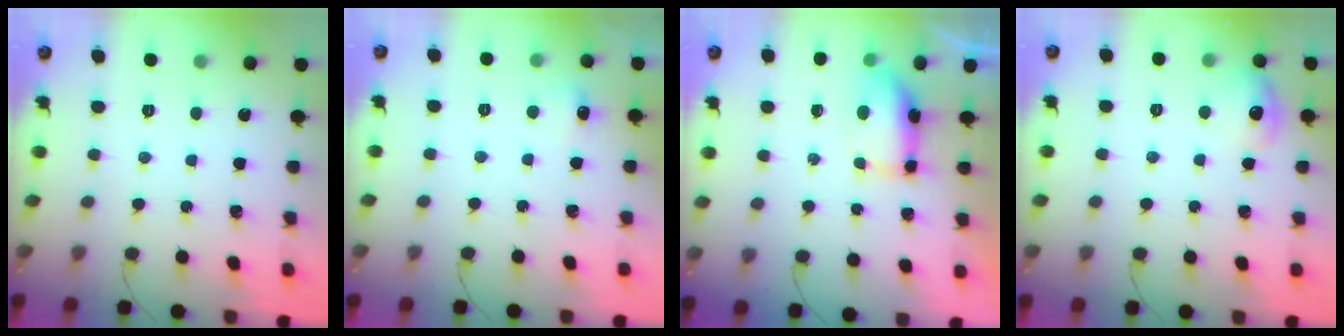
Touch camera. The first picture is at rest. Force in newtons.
{"total": 5.0, "press": 4.8, "slide": 1.4}
{"total": 12.1, "press": 8.2, "slide": 8.9}
{"total": 8.5, "press": 8.4, "slide": 1.4}